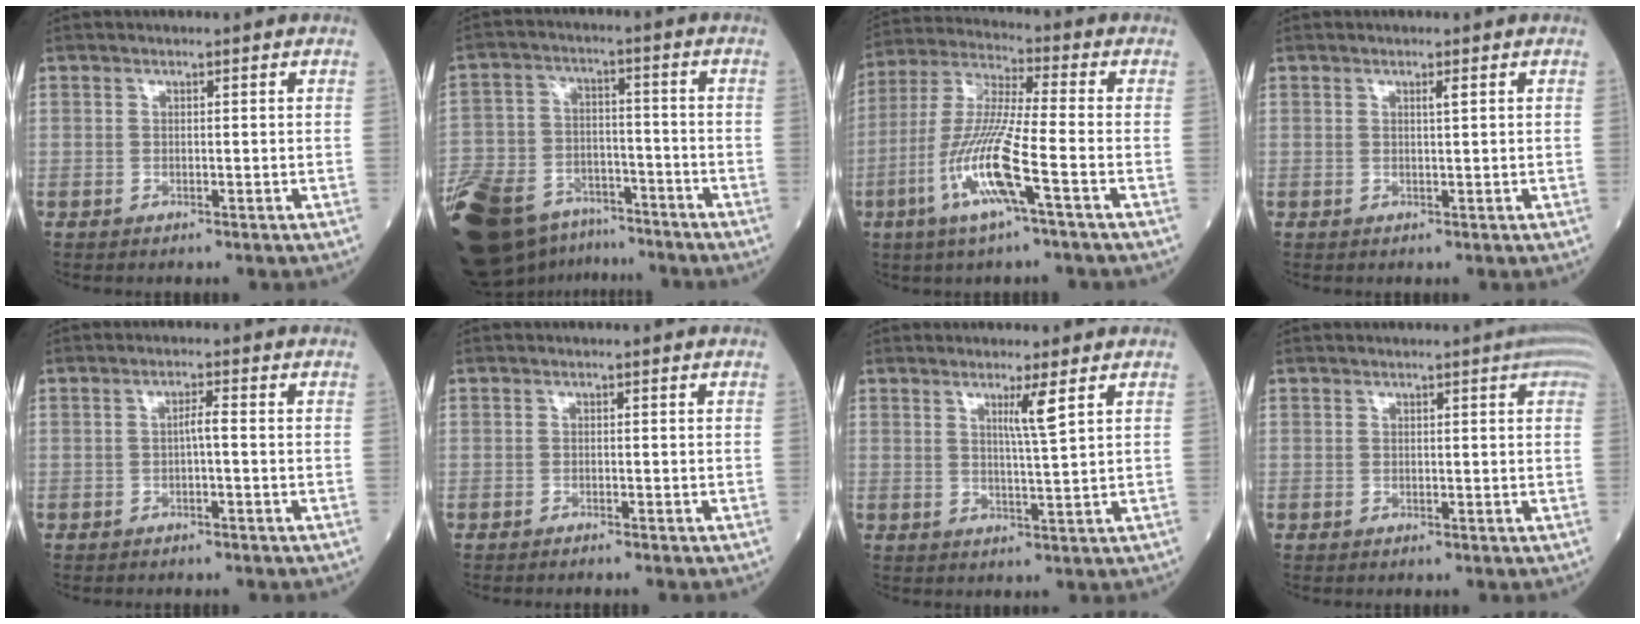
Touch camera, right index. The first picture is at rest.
{"total": 24.5, "force": [-17.0, 12.7, 12.2], "torque": [-0.339, -0.031, -0.284]}
{"total": 12.9, "force": [-4.7, 0.1, 12.0], "torque": [-0.252, -0.007, -0.098]}
{"total": 0.8, "force": [0.4, -0.1, 0.7], "torque": [-0.013, -0.001, 0.007]}
{"total": 1.7, "force": [-0.3, 0.1, 1.7], "torque": [-0.027, 0.003, -0.006]}
{"total": 1.5, "force": [-1.4, -0.2, 0.6], "torque": [-0.007, 0.002, -0.018]}
{"total": 3.6, "force": [1.8, -0.8, 3.0], "torque": [-0.056, -0.007, 0.034]}
{"total": 2.3, "force": [1.0, 0.3, 2.0], "torque": [-0.019, 0.005, 0.009]}